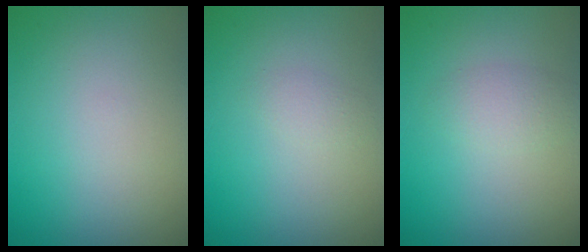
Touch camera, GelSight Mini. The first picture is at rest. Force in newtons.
{"total": 0.9, "press": 0.9, "slide": 0.1}
{"total": 1.8, "press": 1.8, "slide": 0.0}